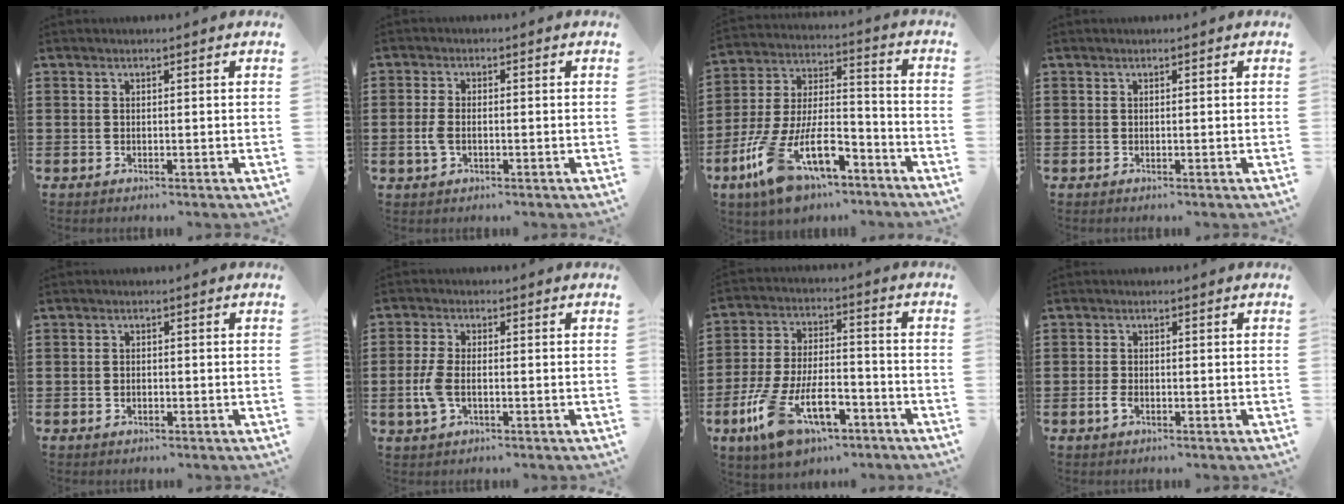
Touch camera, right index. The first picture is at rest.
{"total": 2.8, "force": [-0.6, 1.4, 2.3], "torque": [-0.060, -0.005, -0.014]}
{"total": 14.3, "force": [-7.9, 6.4, 10.1], "torque": [-0.219, 0.009, -0.142]}
{"total": 0.0}
{"total": 0.8, "force": [-0.5, 0.3, 0.5], "torque": [-0.012, -0.004, -0.008]}
{"total": 4.6, "force": [-1.0, 2.2, 3.9], "torque": [-0.097, -0.007, -0.024]}
{"total": 12.7, "force": [-6.3, 6.2, 9.1], "torque": [-0.200, 0.010, -0.115]}
{"total": 2.1, "force": [-0.9, 1.0, 1.6], "torque": [-0.046, -0.006, -0.020]}